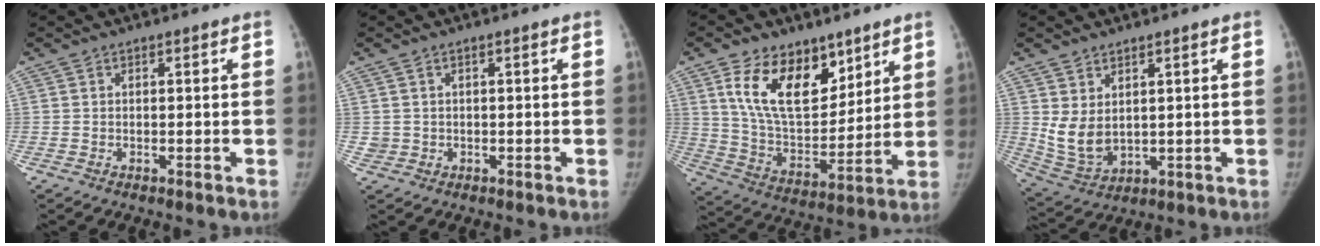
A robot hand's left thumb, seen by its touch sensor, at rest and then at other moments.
{"total": 1.6, "force": [0.0, 1.5, 0.2], "torque": [0.004, 0.004, 0.004]}
{"total": 17.6, "force": [9.6, 10.1, 10.8], "torque": [-0.136, -0.055, 0.183]}
{"total": 7.2, "force": [1.8, 4.5, 5.3], "torque": [-0.092, -0.017, 0.057]}